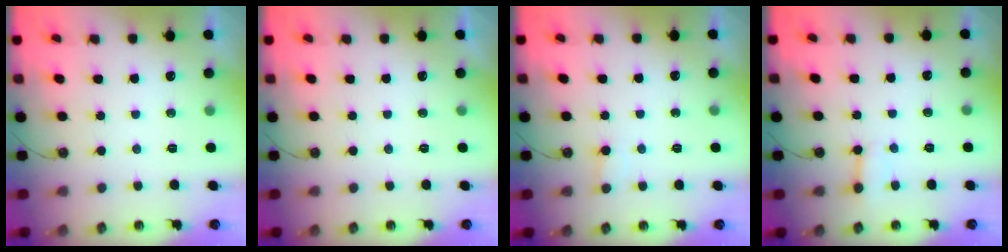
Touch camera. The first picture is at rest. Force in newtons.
{"total": 0.0}
{"total": 3.9, "press": 3.9, "slide": 0.3}
{"total": 2.7, "press": 2.7, "slide": 0.3}